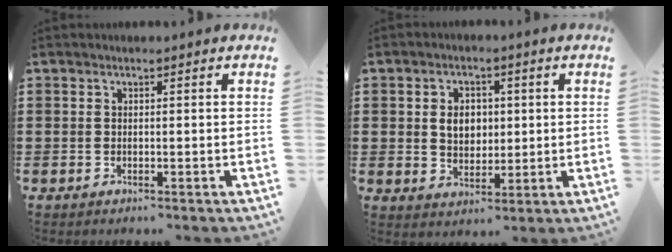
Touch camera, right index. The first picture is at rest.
{"total": 4.5, "force": [0.4, 3.5, 2.9], "torque": [-0.058, 0.010, 0.002]}